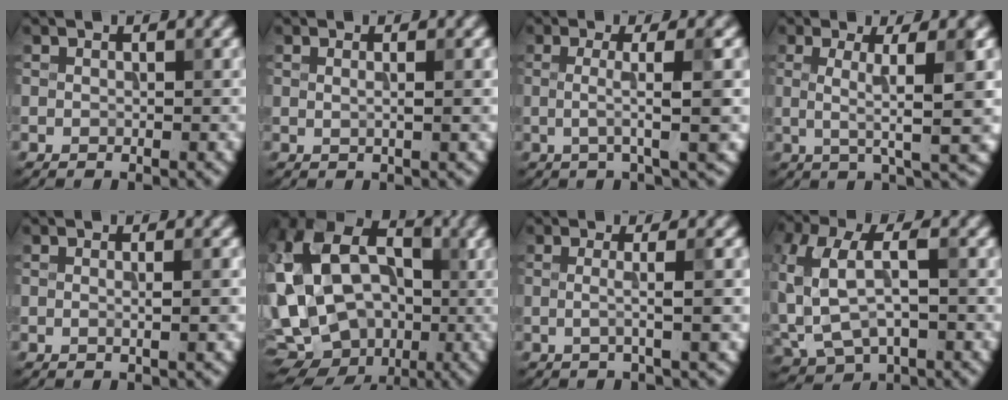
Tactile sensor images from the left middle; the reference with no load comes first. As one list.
[{"total": 1.3, "force": [0.2, 0.2, 1.2], "torque": [-0.020, -0.001, 0.001]}, {"total": 4.0, "force": [0.0, 0.6, 4.0], "torque": [-0.068, 0.001, -0.003]}, {"total": 5.7, "force": [0.5, 0.8, 5.6], "torque": [-0.089, 0.004, 0.008]}, {"total": 1.3, "force": [0.0, 0.1, 1.3], "torque": [-0.023, -0.002, 0.002]}, {"total": 19.0, "force": [-1.5, 15.4, 10.9], "torque": [-0.214, 0.033, -0.055]}, {"total": 2.6, "force": [0.0, 0.4, 2.6], "torque": [-0.046, 0.000, -0.007]}, {"total": 7.0, "force": [0.0, 4.3, 5.5], "torque": [-0.127, 0.002, 0.002]}]